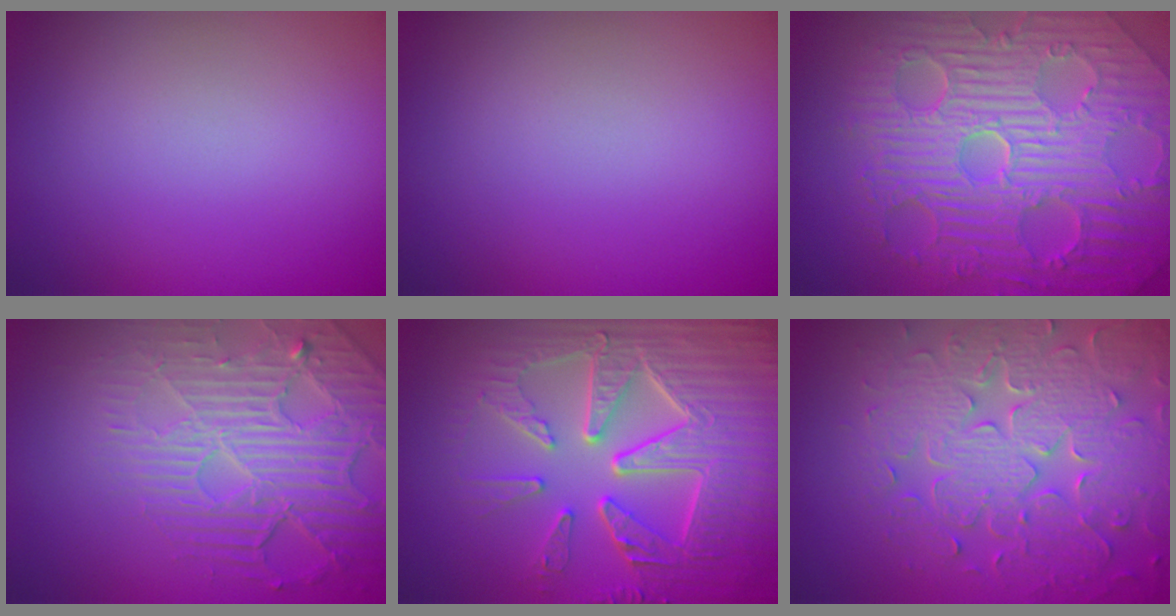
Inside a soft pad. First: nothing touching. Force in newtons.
{"total": 0.0}
{"total": 11.5, "press": 7.5, "slide": 8.8}
{"total": 5.3, "press": 4.6, "slide": 2.6}
{"total": 8.9, "press": 6.5, "slide": 6.1}
{"total": 8.3, "press": 6.2, "slide": 5.6}